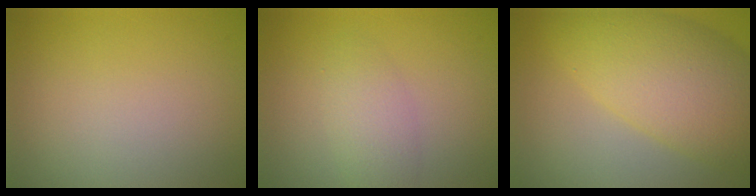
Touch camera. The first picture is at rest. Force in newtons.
{"total": 2.5, "press": 2.4, "slide": 0.2}
{"total": 9.1, "press": 9.1, "slide": 0.3}